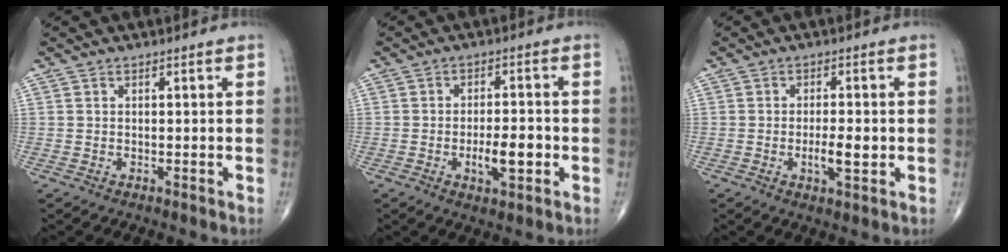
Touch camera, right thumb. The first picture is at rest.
{"total": 6.8, "force": [-1.8, 2.6, 6.0], "torque": [-0.091, 0.006, -0.026]}
{"total": 4.9, "force": [-0.8, 1.7, 4.5], "torque": [-0.071, -0.004, -0.013]}